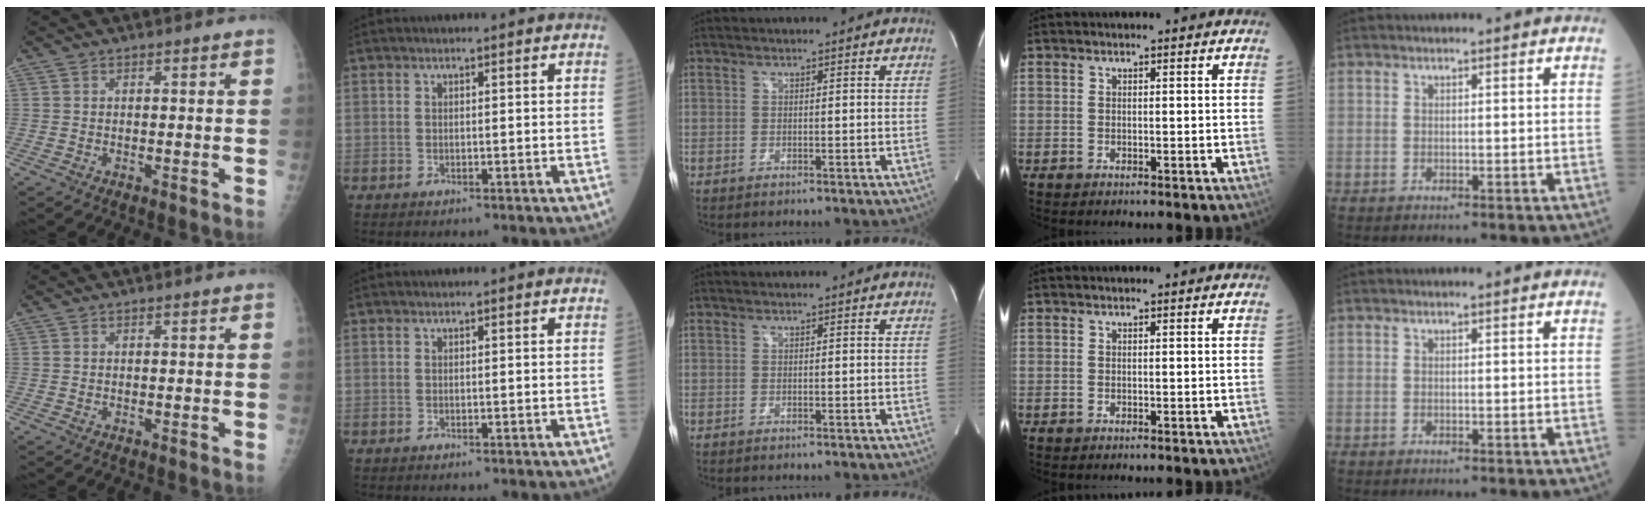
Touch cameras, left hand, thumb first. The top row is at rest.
{}